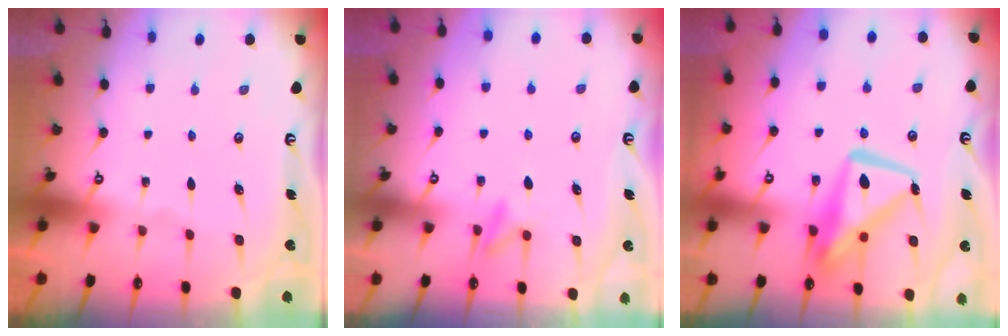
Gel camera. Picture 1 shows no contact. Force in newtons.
{"total": 8.7, "press": 8.6, "slide": 0.8}
{"total": 12.8, "press": 12.7, "slide": 1.7}